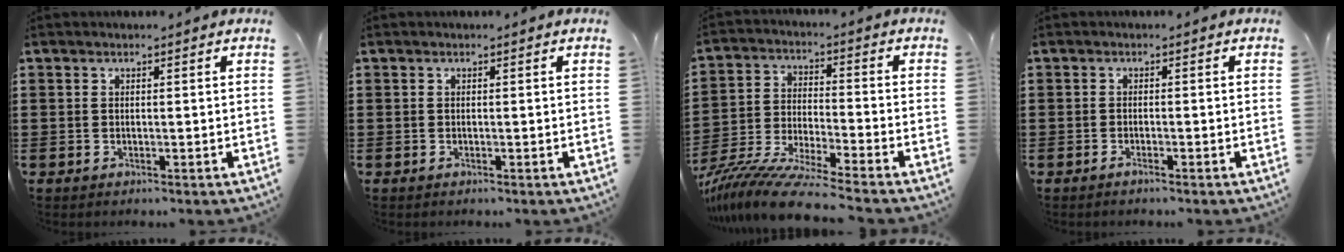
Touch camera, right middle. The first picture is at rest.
{"total": 0.0}
{"total": 9.3, "force": [-8.6, -0.4, 3.4], "torque": [-0.074, -0.008, -0.173]}
{"total": 0.9, "force": [-0.7, 0.0, 0.6], "torque": [-0.012, -0.005, -0.012]}